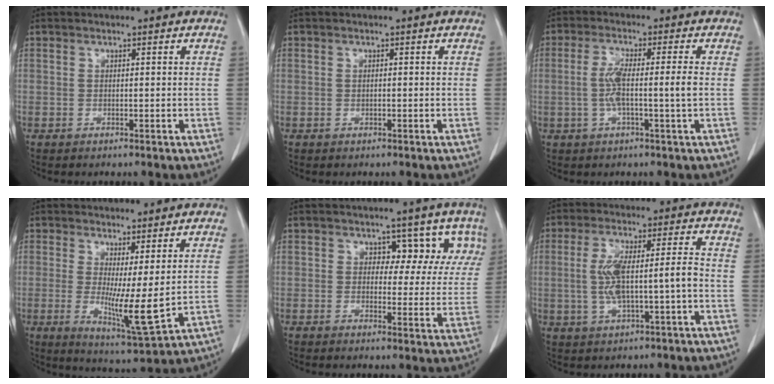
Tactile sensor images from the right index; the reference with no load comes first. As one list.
[{"total": 0.0}, {"total": 5.6, "force": [-0.4, -0.2, 5.6], "torque": [-0.111, 0.003, -0.006]}, {"total": 8.1, "force": [0.5, 0.4, 8.1], "torque": [-0.151, -0.036, 0.015]}, {"total": 6.3, "force": [3.5, 4.2, 3.0], "torque": [-0.017, 0.002, 0.032]}, {"total": 8.3, "force": [-0.9, 1.1, 8.2], "torque": [-0.161, 0.017, -0.009]}]